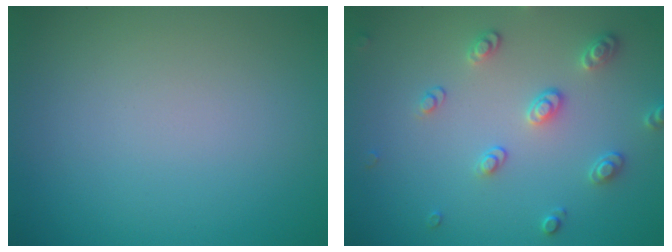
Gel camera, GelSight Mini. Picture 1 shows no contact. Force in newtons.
{"total": 2.5, "press": 2.5, "slide": 0.4}